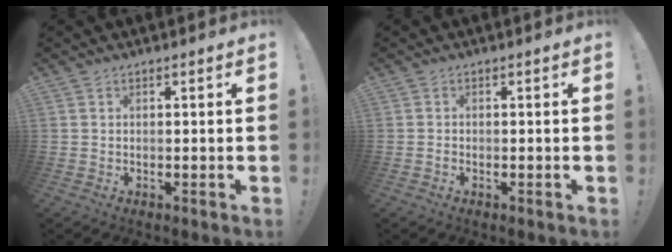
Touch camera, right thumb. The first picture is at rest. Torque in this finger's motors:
{"motor_torque": [-0.10, -0.10, -0.05, -0.18, -0.03]}